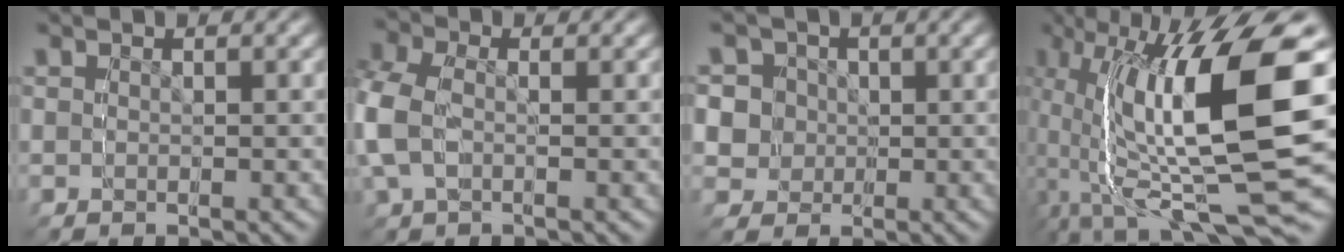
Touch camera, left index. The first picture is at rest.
{"total": 2.5, "force": [-1.0, 1.9, 1.3], "torque": [-0.042, -0.003, -0.015]}
{"total": 9.7, "force": [2.2, 9.0, 2.9], "torque": [-0.061, -0.021, 0.041]}
{"total": 11.1, "force": [0.0, 4.7, 10.0], "torque": [-0.185, 0.012, 0.007]}